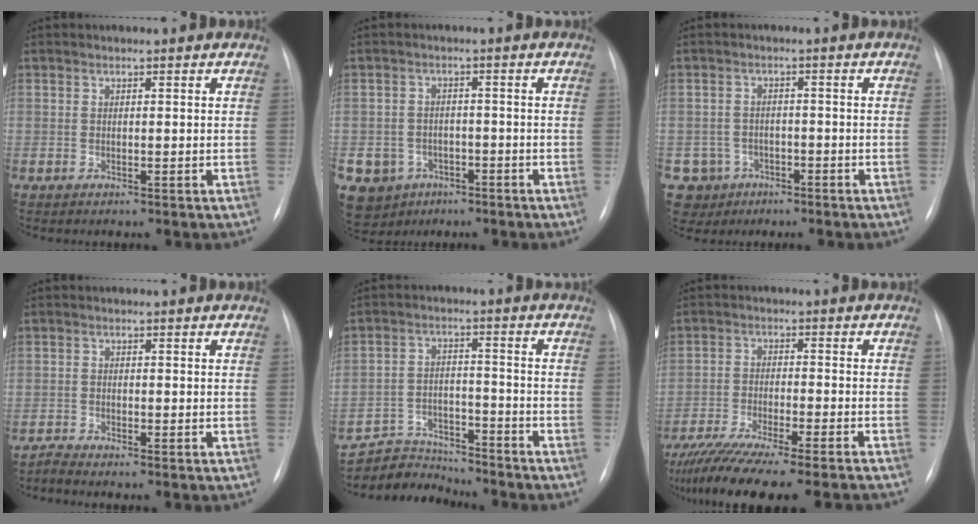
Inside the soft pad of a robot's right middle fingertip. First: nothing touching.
{"total": 7.6, "force": [-3.9, 6.4, 1.1], "torque": [-0.028, 0.008, -0.052]}
{"total": 5.7, "force": [-2.9, 4.9, -0.2], "torque": [0.003, 0.011, -0.042]}
{"total": 1.0, "force": [-1.0, -0.3, -0.1], "torque": [0.002, -0.005, -0.020]}
{"total": 8.0, "force": [-7.8, 1.7, -0.6], "torque": [0.007, 0.016, -0.138]}
{"total": 16.7, "force": [-14.3, 0.2, 8.6], "torque": [-0.135, -0.044, -0.223]}